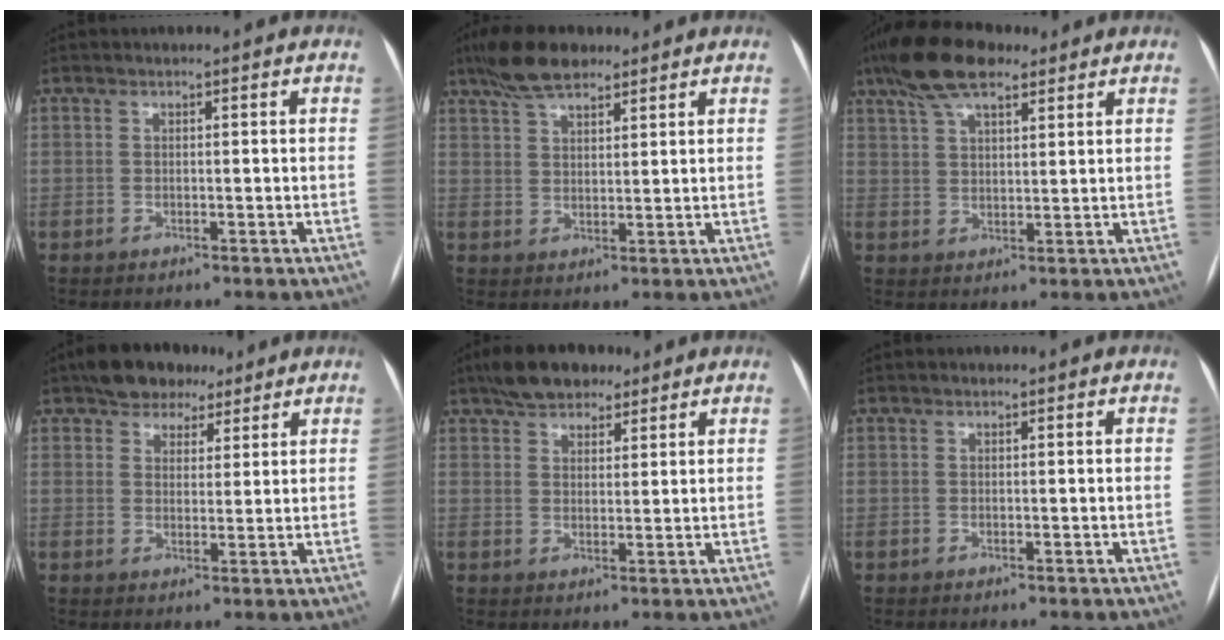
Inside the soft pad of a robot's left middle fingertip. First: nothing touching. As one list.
[{"total": 7.7, "force": [5.9, 2.5, 4.2], "torque": [-0.086, 0.017, 0.109]}, {"total": 10.2, "force": [7.2, 3.4, 6.4], "torque": [-0.130, 0.028, 0.131]}, {"total": 6.7, "force": [4.9, 4.0, 2.1], "torque": [-0.030, 0.015, 0.080]}, {"total": 7.8, "force": [5.9, 3.6, 3.6], "torque": [-0.063, 0.018, 0.101]}, {"total": 0.0}]